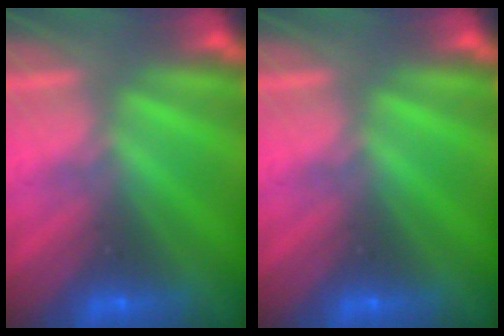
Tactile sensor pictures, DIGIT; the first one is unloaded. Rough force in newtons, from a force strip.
{"total": 0.0}